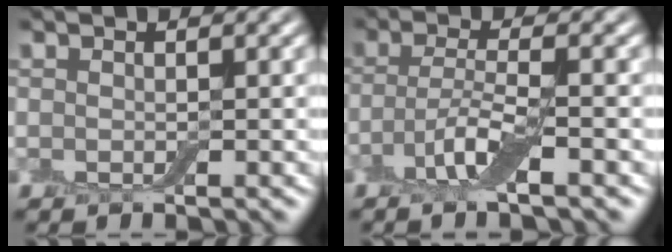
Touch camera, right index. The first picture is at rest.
{"total": 3.5, "force": [-1.7, 0.5, 3.0], "torque": [-0.063, 0.003, -0.041]}